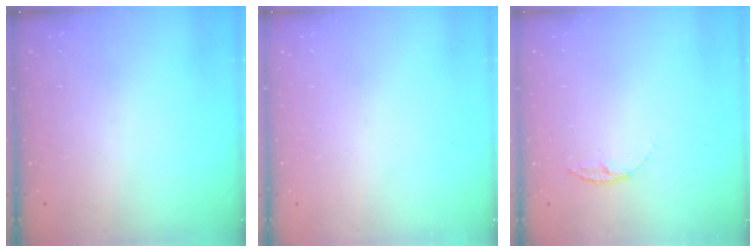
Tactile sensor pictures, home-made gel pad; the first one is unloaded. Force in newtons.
{"total": 0.0}
{"total": 4.4, "press": 4.4, "slide": 0.5}